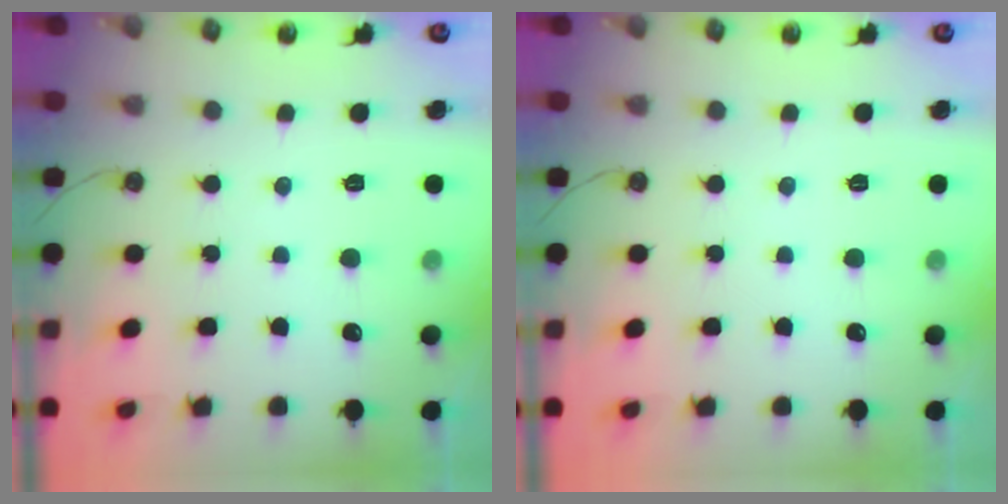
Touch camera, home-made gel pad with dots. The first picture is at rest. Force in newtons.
{"total": 0.0}